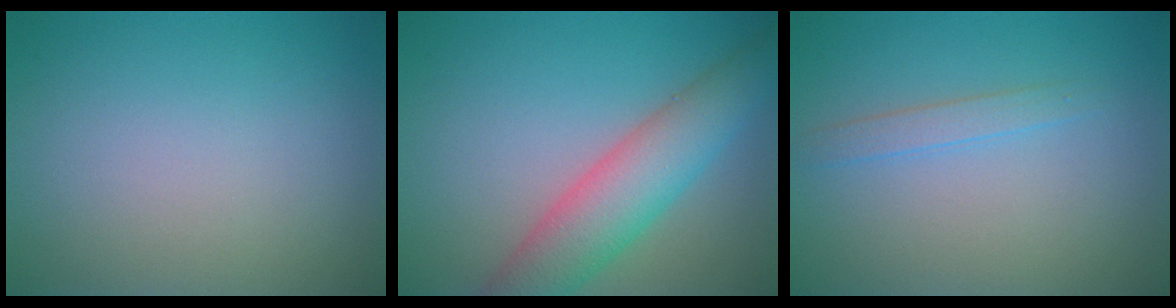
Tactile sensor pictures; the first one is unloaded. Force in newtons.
{"total": 6.3, "press": 6.3, "slide": 0.2}
{"total": 1.3, "press": 1.3, "slide": 0.1}